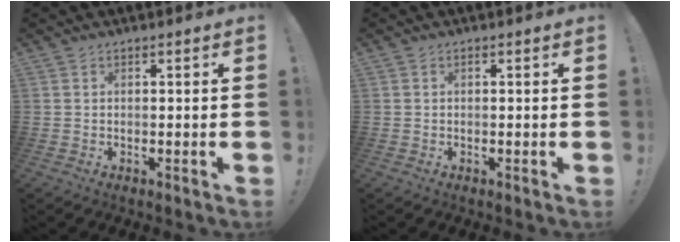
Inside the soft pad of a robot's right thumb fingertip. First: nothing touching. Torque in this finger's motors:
{"motor_torque": [0.13, 0.05, 0.22, -0.04, -0.01]}